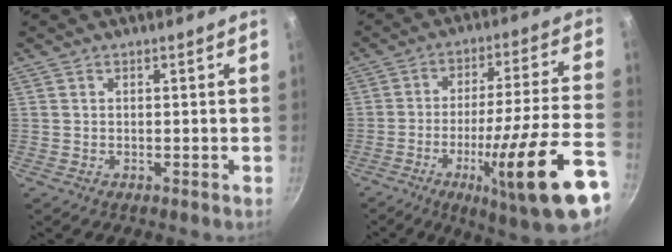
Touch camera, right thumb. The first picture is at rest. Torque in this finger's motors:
{"motor_torque": [0.24, 0.65, 1.20, -1.58, 0.12]}